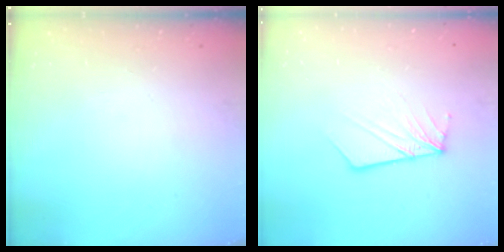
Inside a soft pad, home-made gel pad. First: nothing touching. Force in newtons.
{"total": 9.3, "press": 9.2, "slide": 1.3}